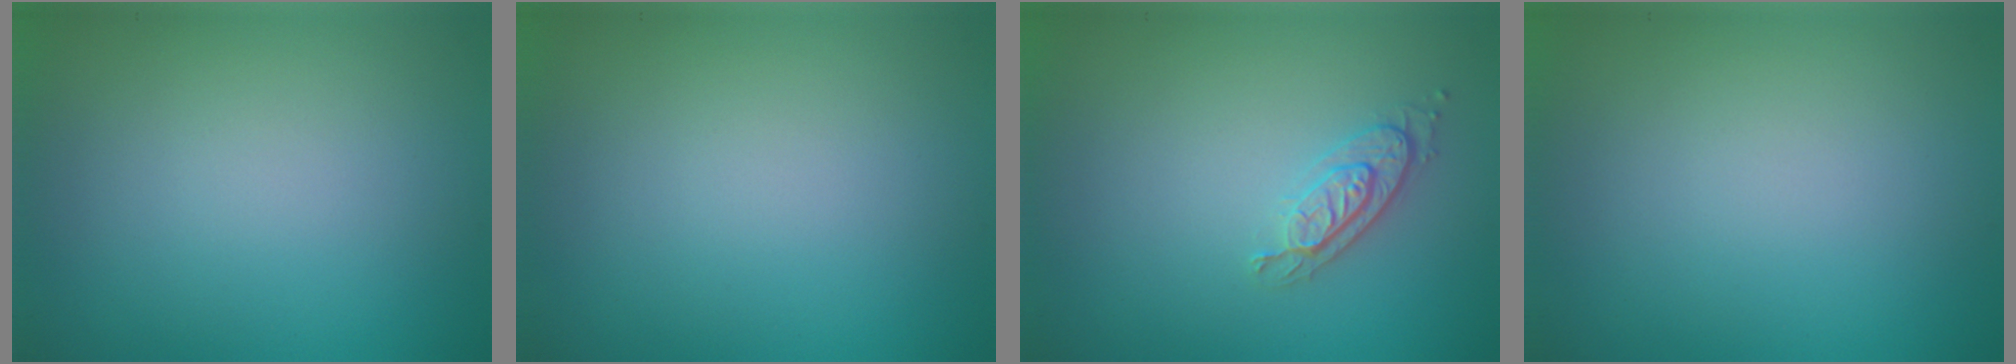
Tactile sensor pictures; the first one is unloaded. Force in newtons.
{"total": 0.0}
{"total": 2.0, "press": 1.8, "slide": 0.9}
{"total": 0.0}